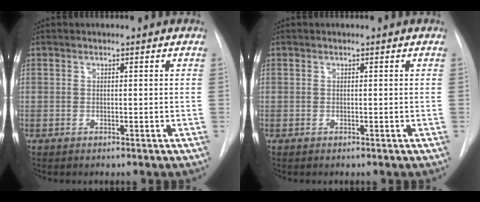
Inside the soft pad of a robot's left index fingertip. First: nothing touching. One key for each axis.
{"total": 0.0}